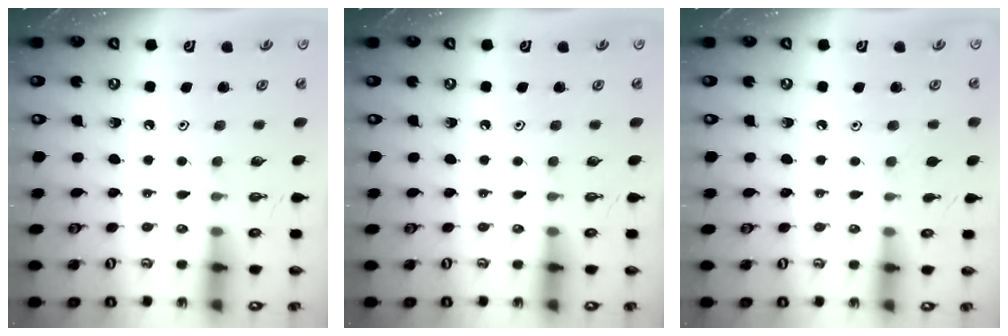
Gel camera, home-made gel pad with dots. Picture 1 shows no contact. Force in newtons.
{"total": 0.0}
{"total": 2.9, "press": 2.8, "slide": 0.6}